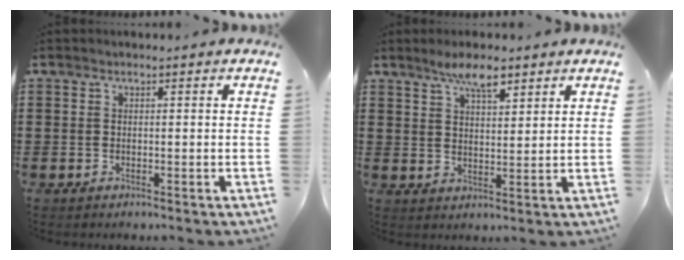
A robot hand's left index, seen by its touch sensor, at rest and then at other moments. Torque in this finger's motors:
{"motor_torque": [0.46, 0.30, 0.27, 0.02]}